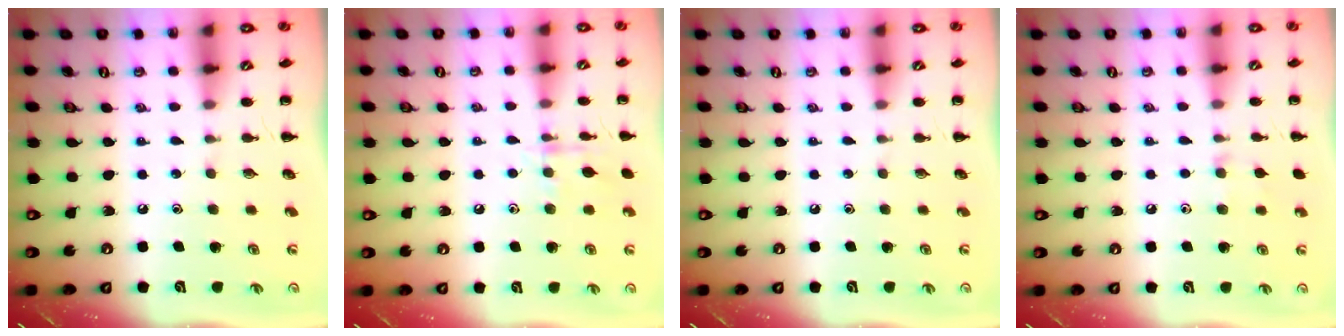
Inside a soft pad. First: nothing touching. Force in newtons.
{"total": 8.5, "press": 8.4, "slide": 1.3}
{"total": 0.0}
{"total": 6.5, "press": 6.2, "slide": 1.8}